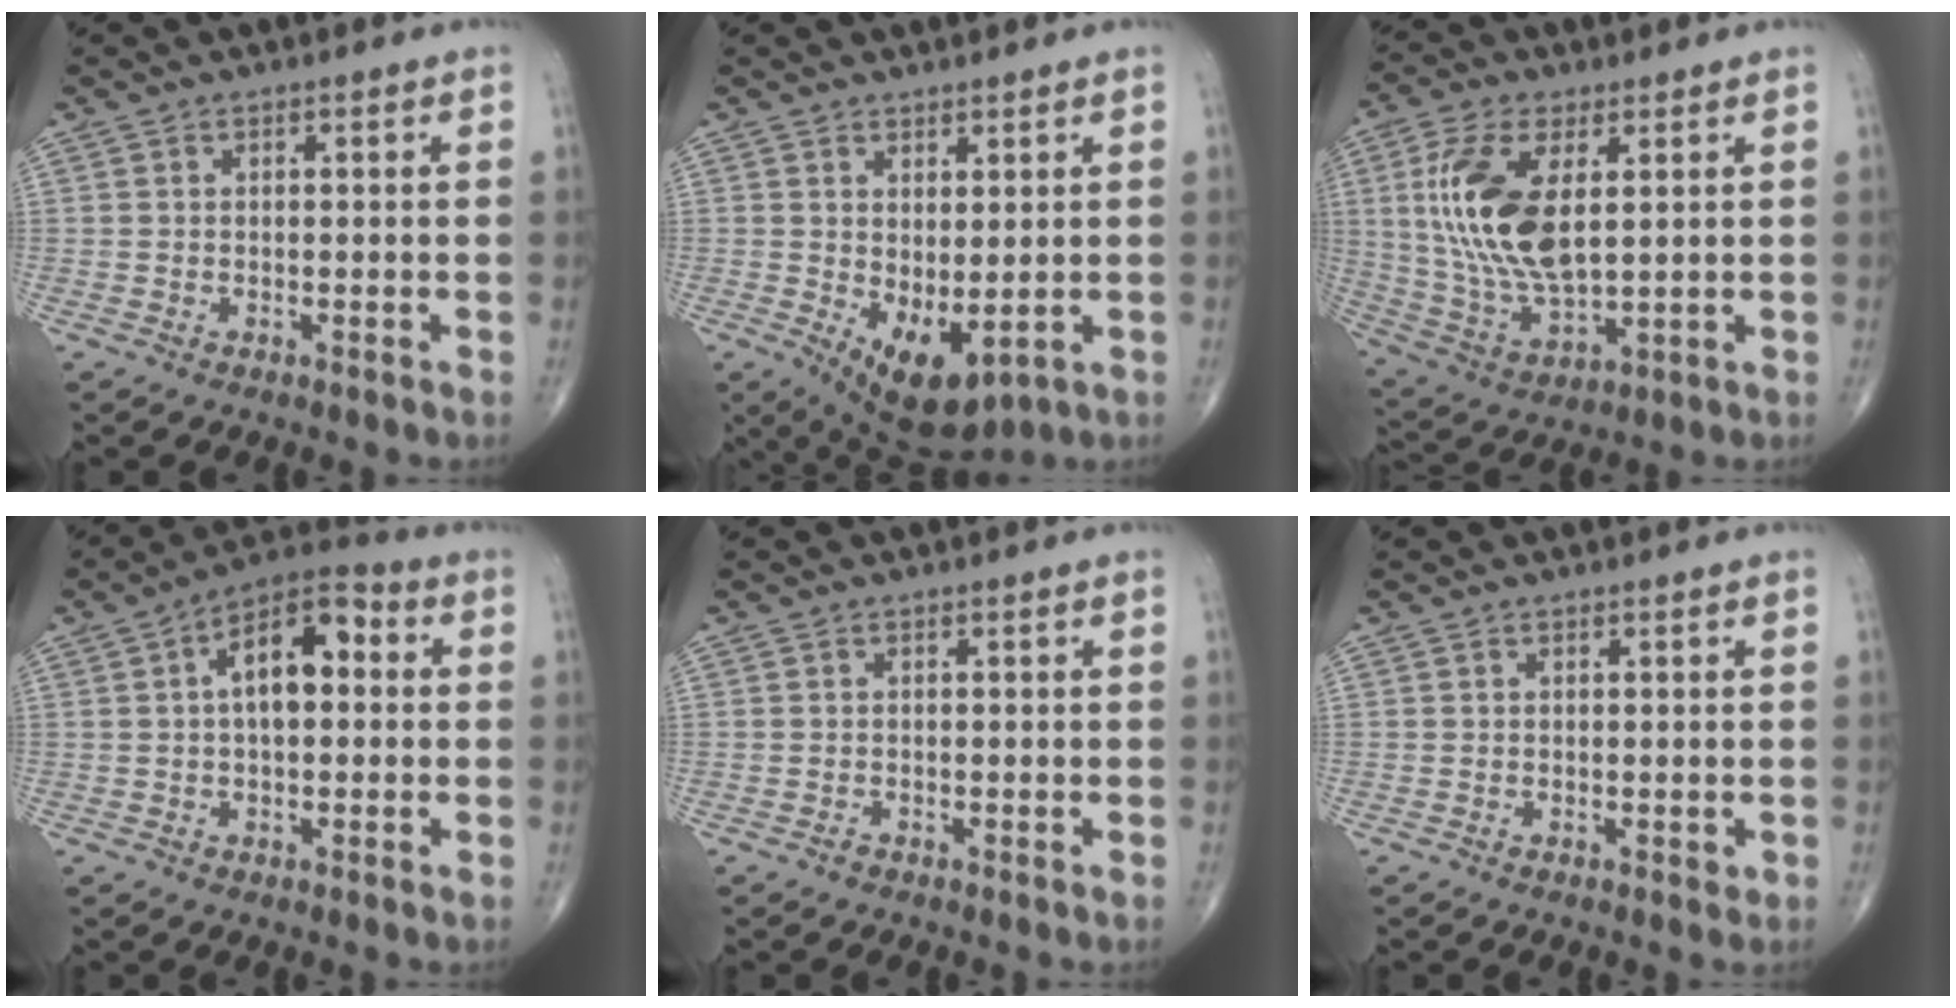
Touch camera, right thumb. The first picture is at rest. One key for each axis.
{"total": 8.4, "fx": -0.9, "fy": 4.1, "fz": 7.3, "tx": -0.107, "ty": -0.013, "tz": 0.008}
{"total": 16.9, "fx": 3.5, "fy": 8.0, "fz": 14.4, "tx": -0.297, "ty": -0.016, "tz": 0.077}
{"total": 11.4, "fx": 1.8, "fy": 5.8, "fz": 9.6, "tx": -0.146, "ty": 0.030, "tz": 0.016}
{"total": 0.6, "fx": -0.5, "fy": 0.4, "fz": 0.1, "tx": -0.002, "ty": 0.000, "tz": -0.012}
{"total": 0.6, "fx": 0.0, "fy": 0.4, "fz": 0.4, "tx": -0.004, "ty": -0.002, "tz": -0.001}